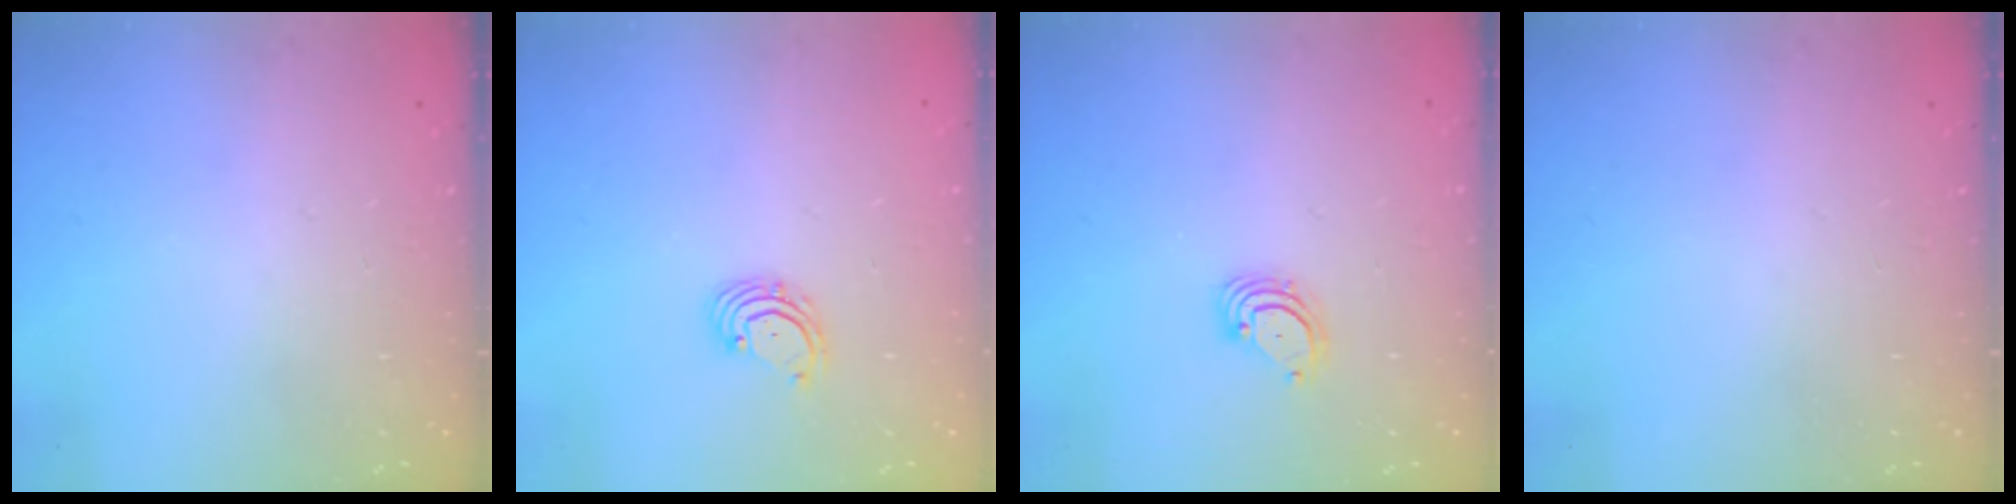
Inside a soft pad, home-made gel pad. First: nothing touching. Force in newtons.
{"total": 2.6, "press": 2.5, "slide": 0.6}
{"total": 3.3, "press": 3.3, "slide": 0.3}
{"total": 0.0}